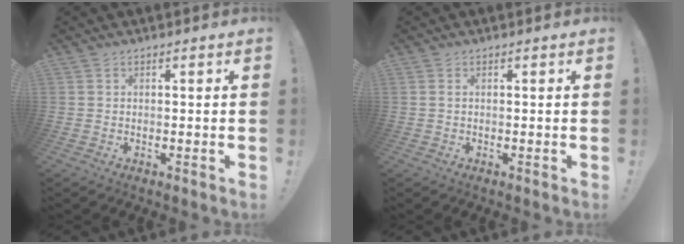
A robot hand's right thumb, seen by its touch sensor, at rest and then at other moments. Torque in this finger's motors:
{"motor_torque": [0.01, -0.18, 0.14, 0.08, 0.04]}